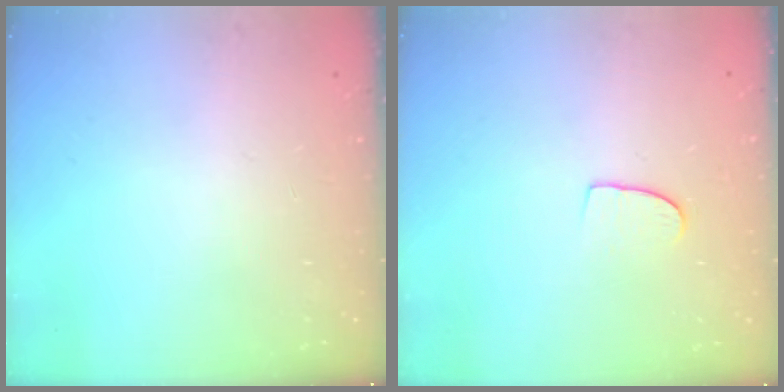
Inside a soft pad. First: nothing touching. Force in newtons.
{"total": 6.1, "press": 6.1, "slide": 0.4}